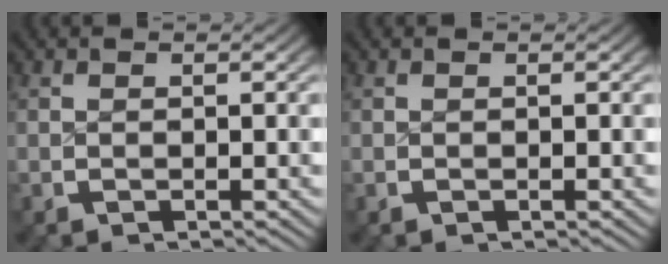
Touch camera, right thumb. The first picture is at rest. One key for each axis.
{"total": 0.0}